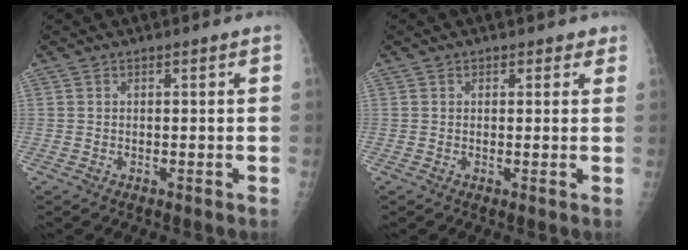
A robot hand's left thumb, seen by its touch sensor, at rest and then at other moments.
{"total": 1.8, "force": [1.0, 1.4, 0.5], "torque": [0.016, -0.003, 0.006]}